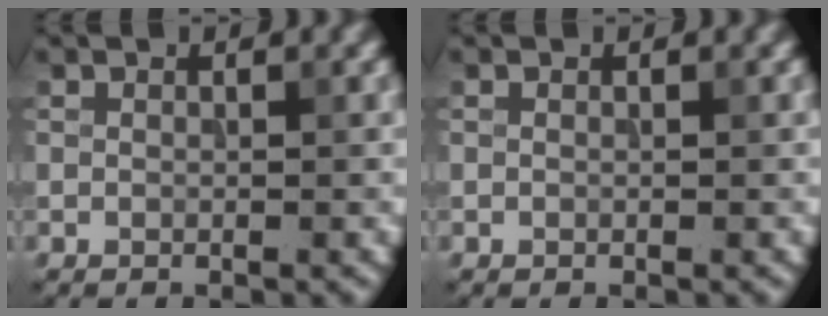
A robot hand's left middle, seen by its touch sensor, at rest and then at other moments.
{"total": 0.0}